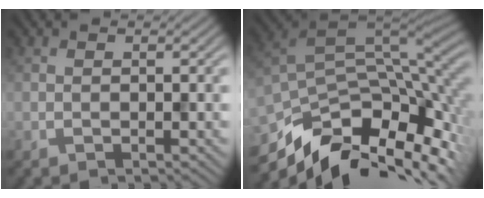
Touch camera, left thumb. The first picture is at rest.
{"total": 15.0, "force": [-7.5, 7.3, 10.8], "torque": [-0.211, -0.032, -0.117]}